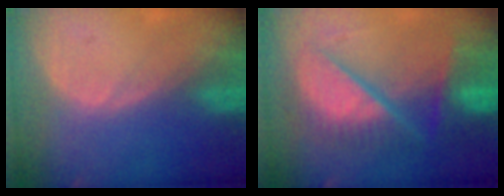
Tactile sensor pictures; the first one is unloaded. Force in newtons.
{"total": 10.6, "press": 10.5, "slide": 1.4}